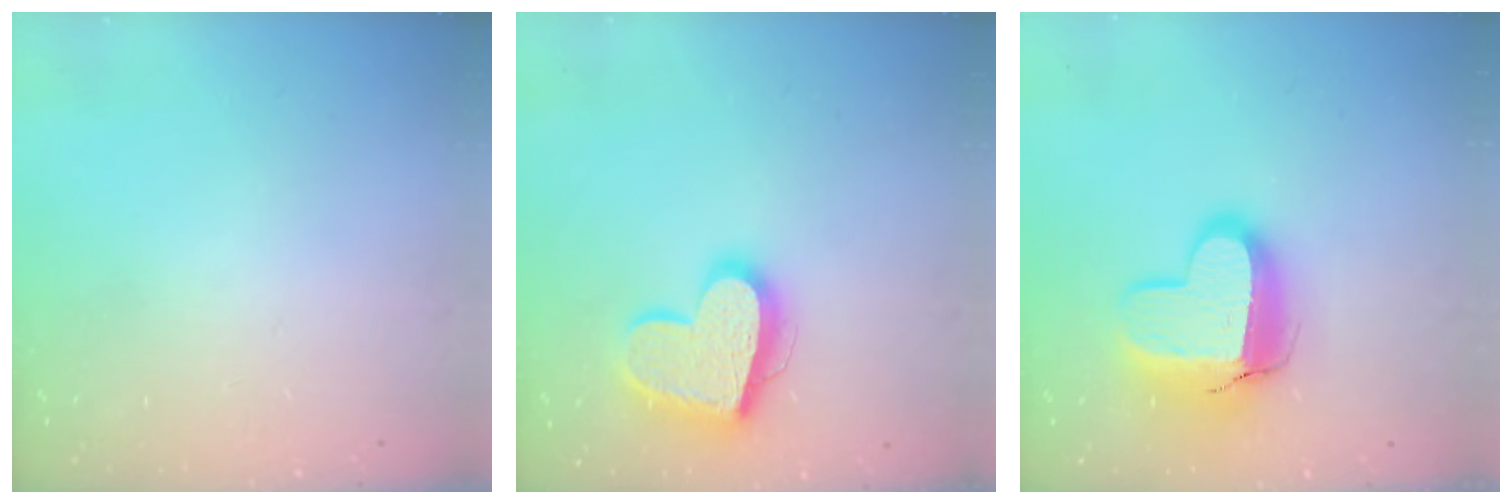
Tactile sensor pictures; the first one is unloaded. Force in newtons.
{"total": 19.3, "press": 19.2, "slide": 1.5}
{"total": 14.1, "press": 14.1, "slide": 1.1}